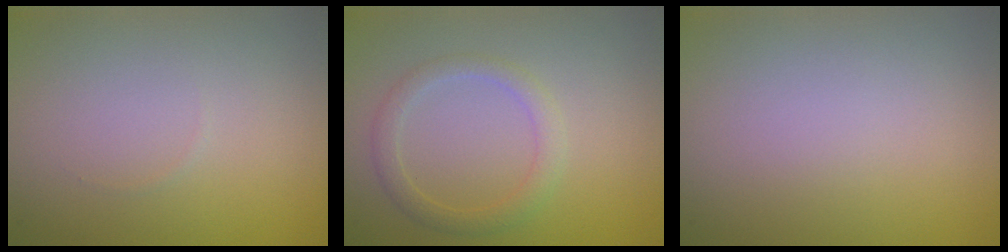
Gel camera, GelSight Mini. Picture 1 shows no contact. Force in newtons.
{"total": 2.0, "press": 2.0, "slide": 0.1}
{"total": 0.0}